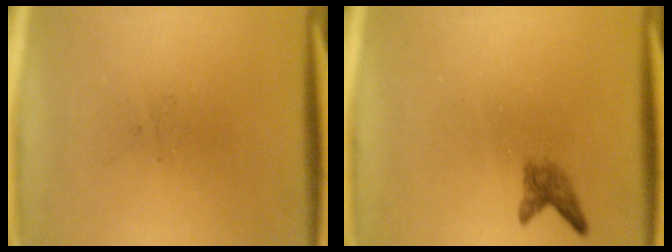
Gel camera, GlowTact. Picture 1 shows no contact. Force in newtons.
{"total": 1.8}